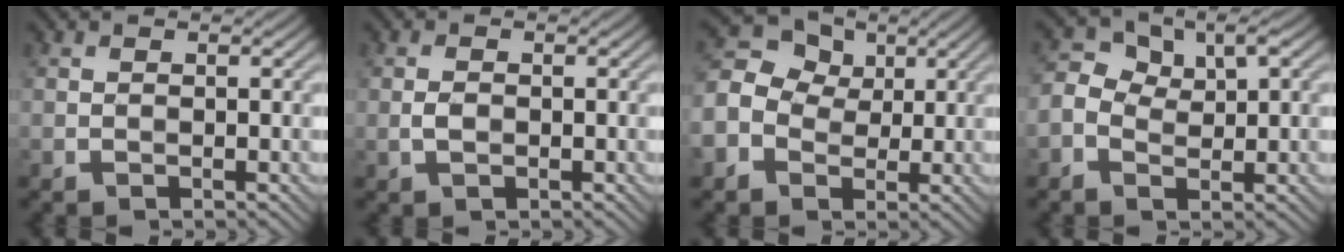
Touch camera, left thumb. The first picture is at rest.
{"total": 1.6, "force": [-0.4, 1.0, 1.2], "torque": [-0.029, 0.002, -0.008]}
{"total": 10.2, "force": [0.1, 8.6, 5.5], "torque": [-0.156, 0.020, -0.016]}
{"total": 4.4, "force": [0.4, 2.9, 3.3], "torque": [-0.070, 0.009, 0.005]}